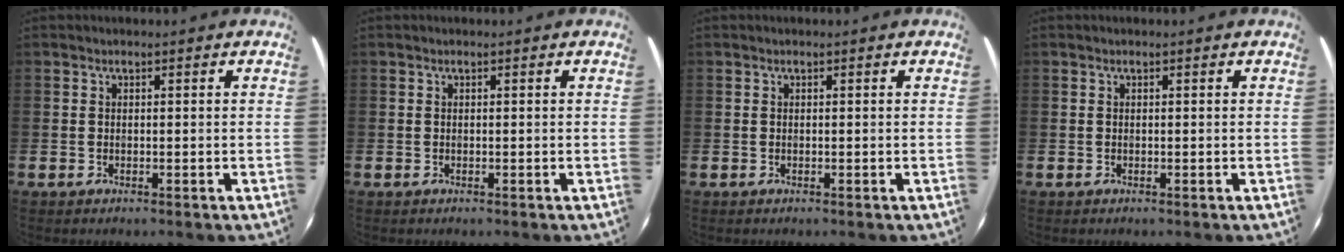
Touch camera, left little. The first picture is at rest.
{"total": 0.0}
{"total": 0.0}
{"total": 0.0}